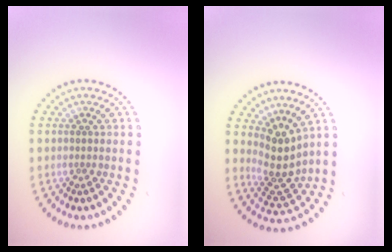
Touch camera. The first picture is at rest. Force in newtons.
{"total": 3.7, "press": 2.8, "slide": 2.4}